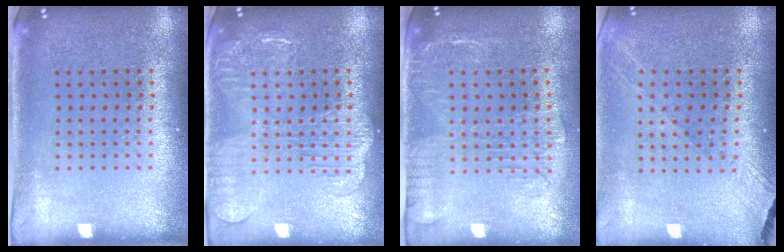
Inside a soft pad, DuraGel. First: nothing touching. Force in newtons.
{"total": 2.0, "press": 2.0, "slide": 0.4}
{"total": 2.0, "press": 1.6, "slide": 1.2}
{"total": 1.3, "press": 1.2, "slide": 0.5}